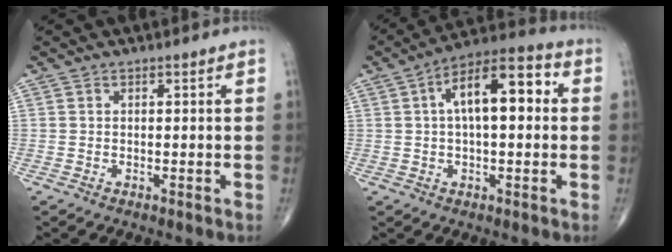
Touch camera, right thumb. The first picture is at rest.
{"total": 13.7, "force": [2.4, 6.0, 12.1], "torque": [-0.183, 0.033, 0.029]}